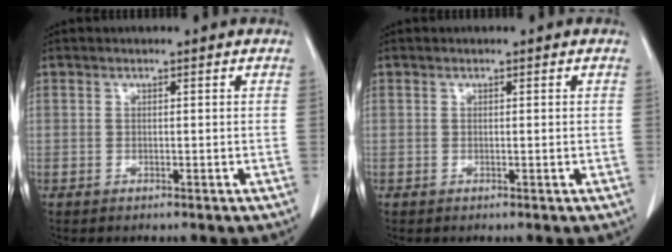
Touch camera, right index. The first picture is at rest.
{"total": 0.0}